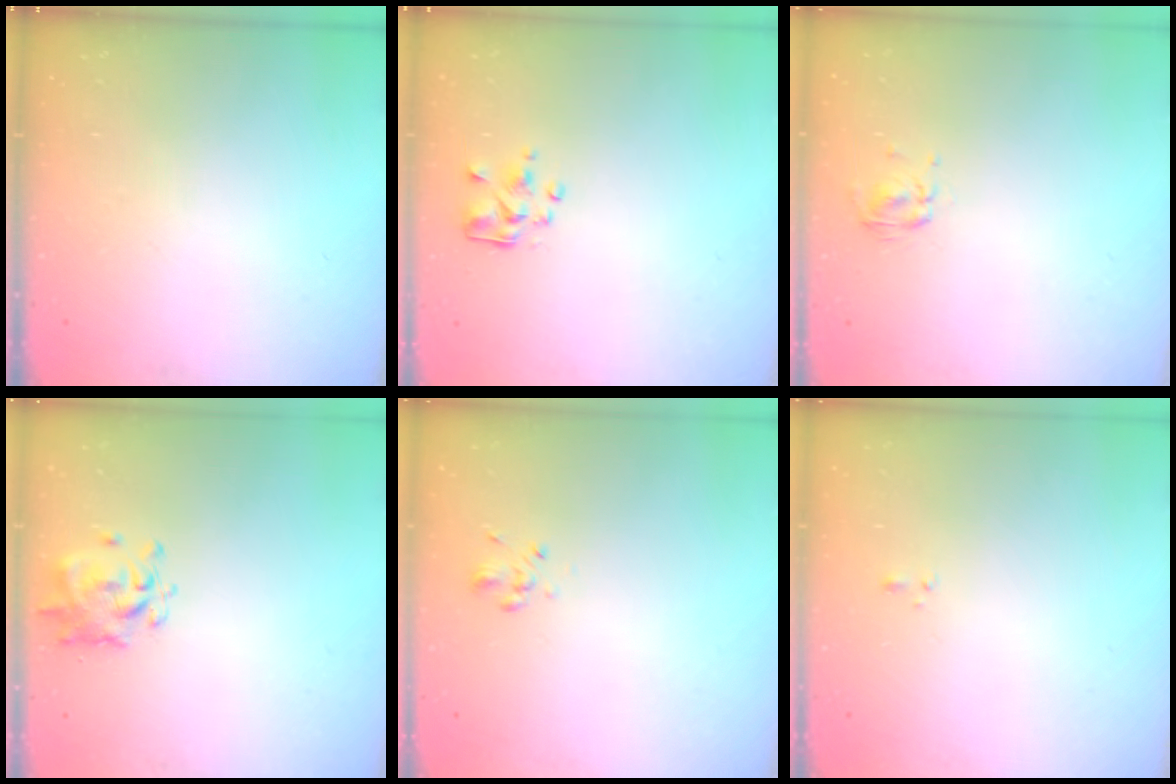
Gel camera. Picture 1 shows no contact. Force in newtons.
{"total": 2.4, "press": 2.4, "slide": 0.2}
{"total": 2.8, "press": 2.6, "slide": 1.0}
{"total": 1.3, "press": 1.2, "slide": 0.4}
{"total": 2.8, "press": 2.4, "slide": 1.4}
{"total": 0.8, "press": 0.6, "slide": 0.5}